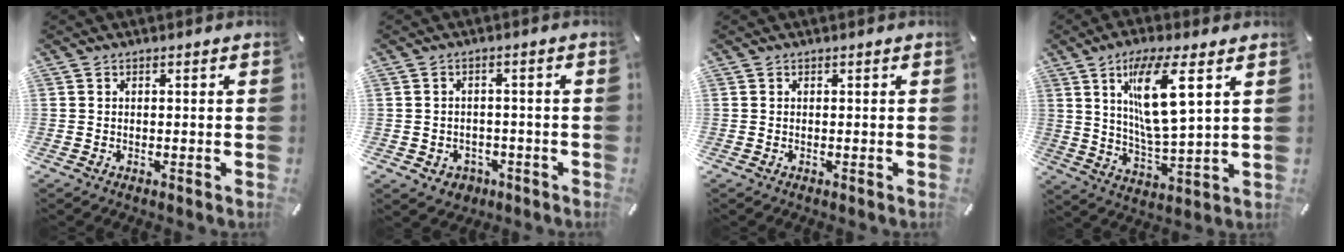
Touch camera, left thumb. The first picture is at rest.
{"total": 3.9, "force": [-1.5, 3.4, 1.1], "torque": [-0.011, 0.007, -0.027]}
{"total": 0.0}
{"total": 14.1, "force": [6.0, 3.6, 12.3], "torque": [-0.236, -0.016, 0.098]}